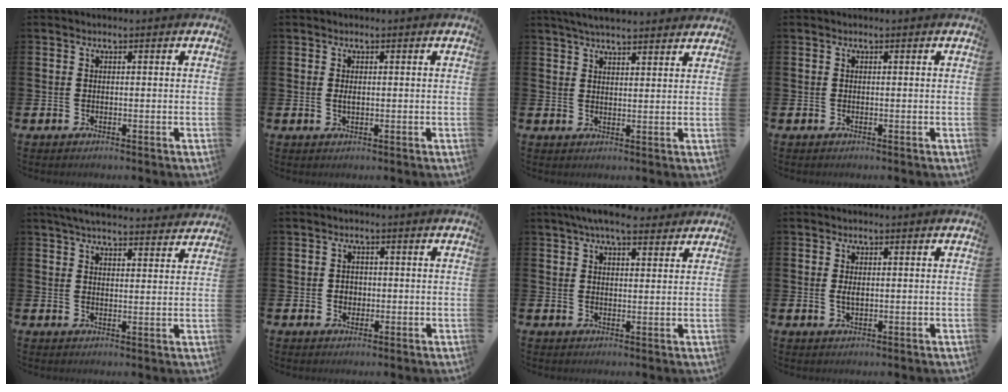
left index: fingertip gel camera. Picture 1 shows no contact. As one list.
[{"total": 0.9, "force": [0.1, 0.4, 0.8], "torque": [-0.011, 0.001, 0.000]}, {"total": 4.4, "force": [4.2, 0.3, 1.2], "torque": [-0.030, -0.011, 0.076]}, {"total": 0.0}, {"total": 5.0, "force": [4.8, 0.6, 1.3], "torque": [-0.034, -0.021, 0.087]}, {"total": 1.7, "force": [0.1, 1.6, 0.6], "torque": [0.007, 0.001, -0.005]}, {"total": 5.7, "force": [5.0, 1.4, 2.5], "torque": [-0.052, -0.015, 0.089]}, {"total": 1.3, "force": [0.2, 0.7, 1.1], "torque": [-0.010, 0.000, 0.000]}]